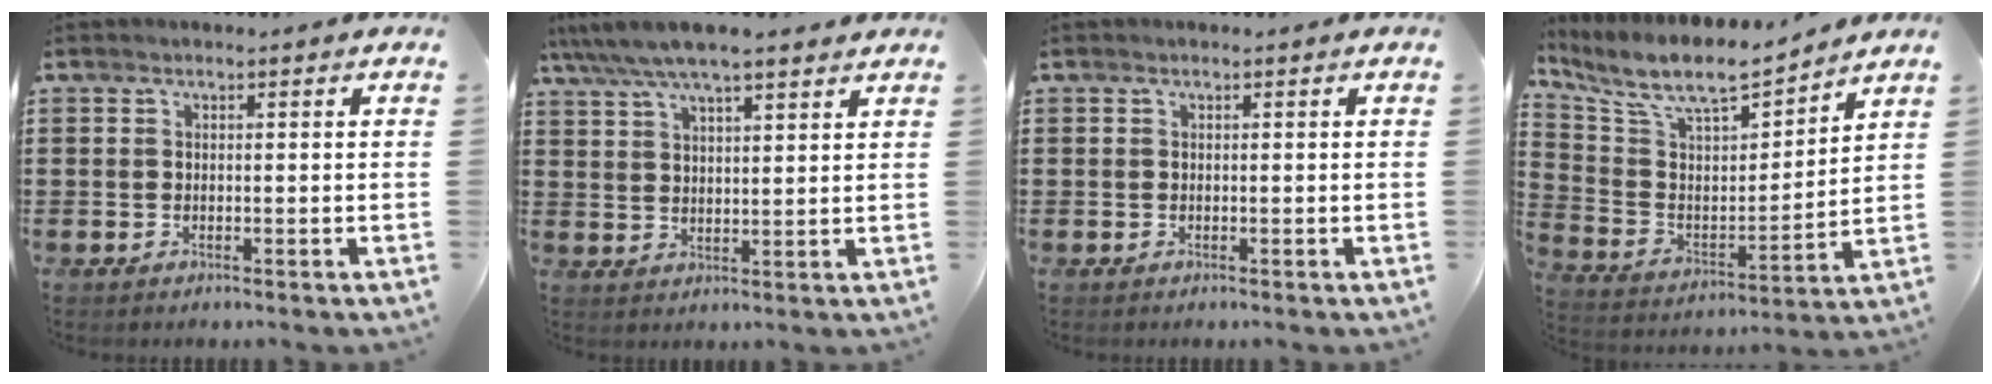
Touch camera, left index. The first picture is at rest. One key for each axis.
{"total": 5.7, "fx": 4.5, "fy": 1.2, "fz": 3.3, "tx": -0.075, "ty": -0.008, "tz": 0.079}
{"total": 0.0}
{"total": 9.0, "fx": 7.5, "fy": 2.3, "fz": 4.4, "tx": -0.120, "ty": -0.044, "tz": 0.127}